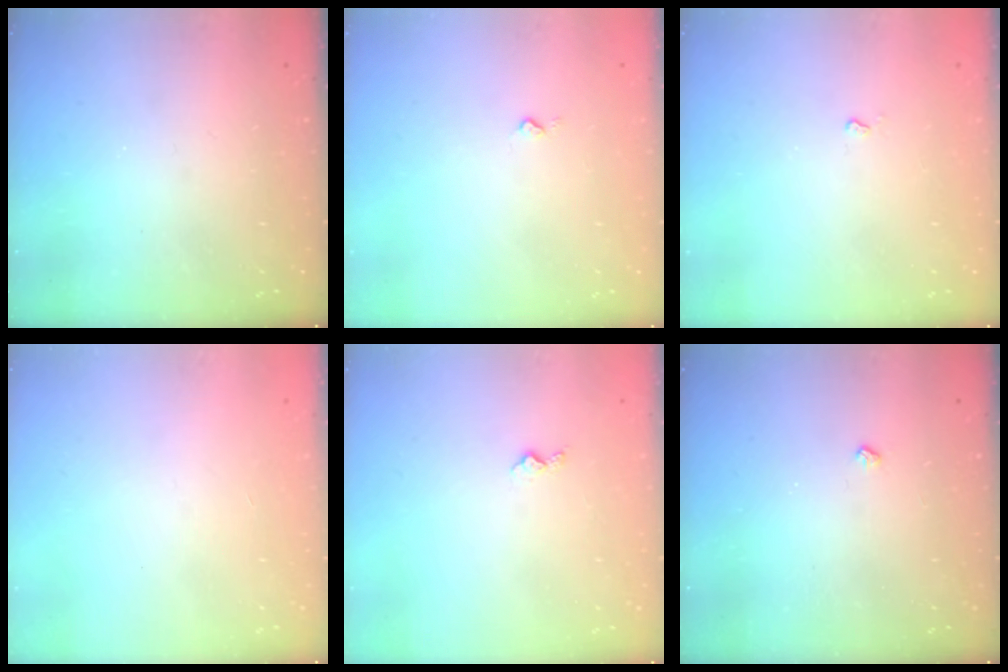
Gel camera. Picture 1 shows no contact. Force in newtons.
{"total": 2.7, "press": 2.7, "slide": 0.4}
{"total": 2.4, "press": 2.3, "slide": 0.5}
{"total": 0.0}
{"total": 3.4, "press": 3.4, "slide": 0.5}
{"total": 2.5, "press": 2.4, "slide": 0.5}